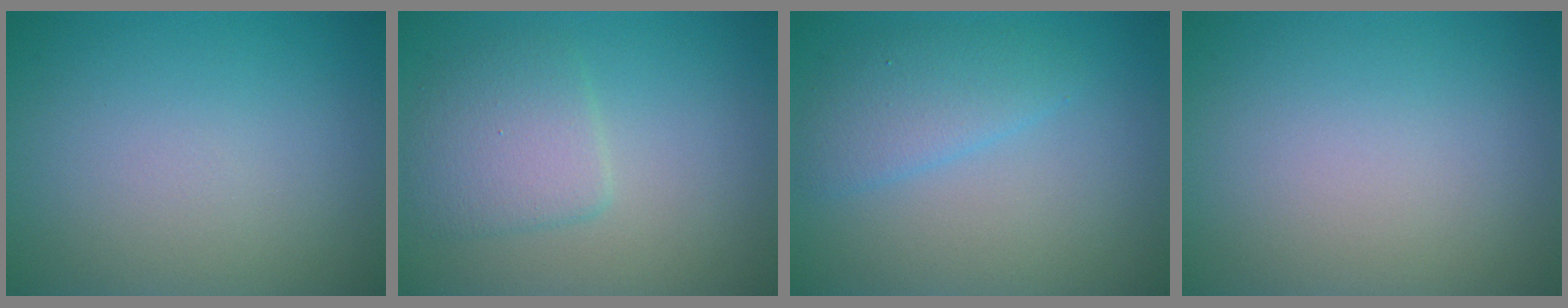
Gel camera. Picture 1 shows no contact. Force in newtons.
{"total": 3.3, "press": 3.3, "slide": 0.1}
{"total": 2.8, "press": 2.8, "slide": 0.2}
{"total": 0.0}